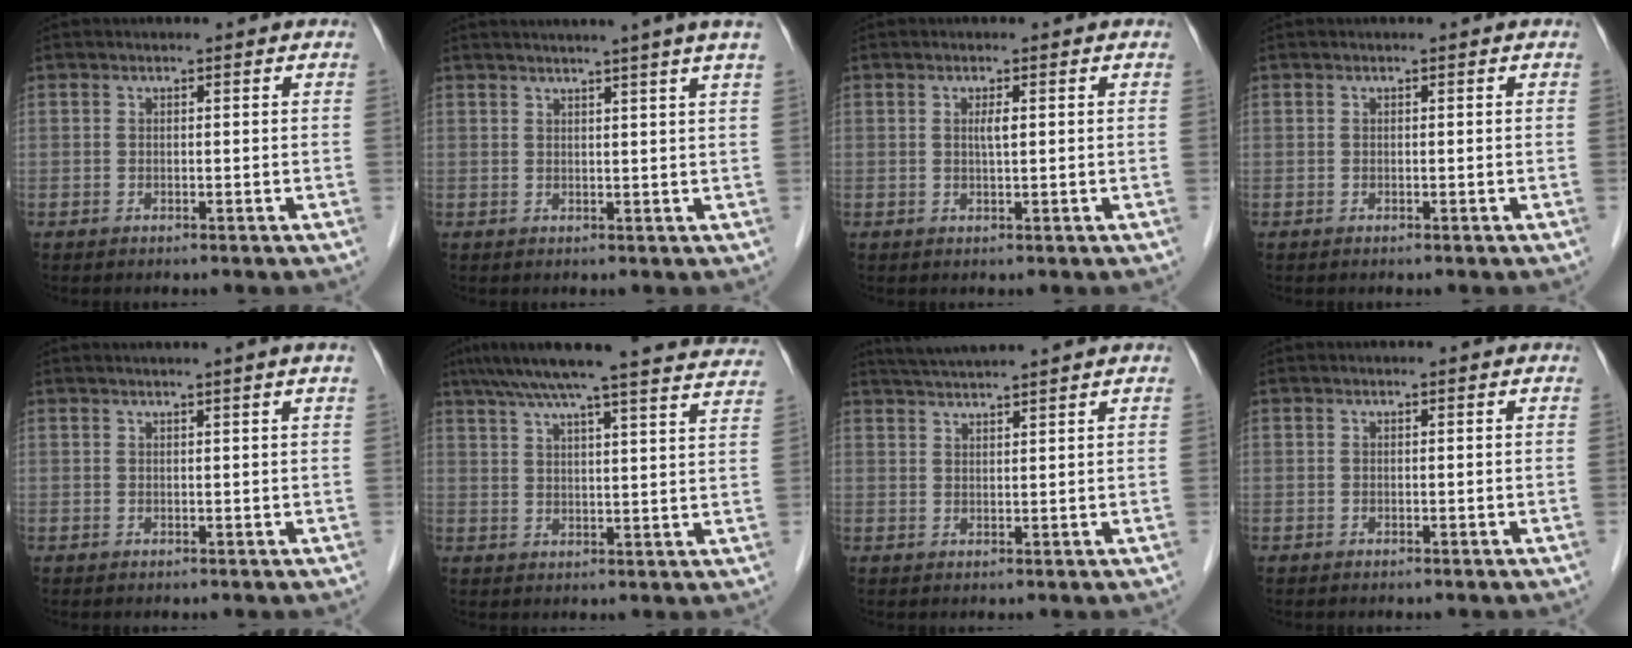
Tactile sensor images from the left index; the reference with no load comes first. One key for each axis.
{"total": 6.4, "fx": 5.2, "fy": -1.6, "fz": 3.4, "tx": -0.040, "ty": 0.011, "tz": 0.053}
{"total": 1.4, "fx": 0.3, "fy": 0.1, "fz": 1.4, "tx": -0.029, "ty": 0.000, "tz": 0.006}
{"total": 0.0}
{"total": 1.6, "fx": 1.3, "fy": -0.6, "fz": 0.8, "tx": -0.016, "ty": 0.002, "tz": 0.026}
{"total": 24.7, "fx": 22.4, "fy": 1.4, "fz": 10.2, "tx": -0.159, "ty": -0.011, "tz": 0.276}
{"total": 6.4, "fx": 5.8, "fy": -1.3, "fz": 2.3, "tx": -0.039, "ty": 0.022, "tz": 0.092}
{"total": 0.0}